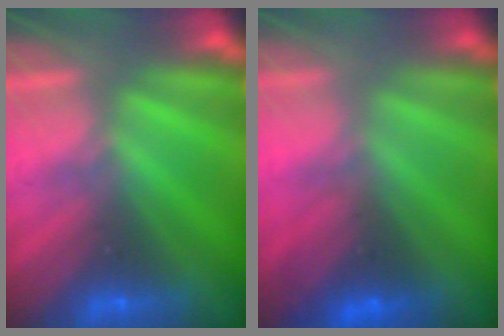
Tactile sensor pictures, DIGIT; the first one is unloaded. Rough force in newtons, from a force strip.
{"total": 2.8}